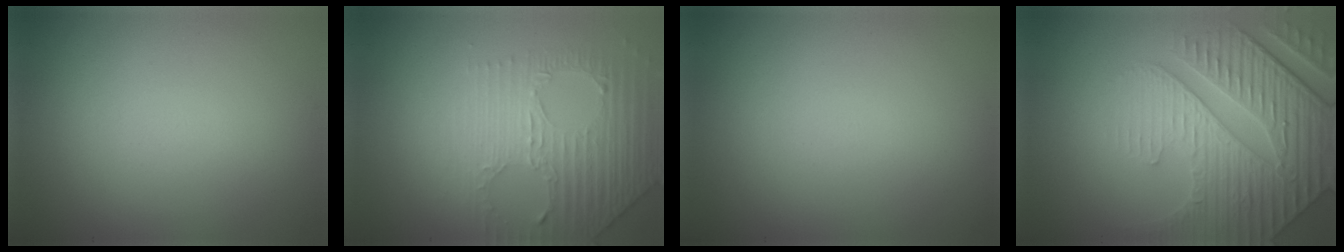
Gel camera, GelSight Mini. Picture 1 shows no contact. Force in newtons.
{"total": 4.4, "press": 3.1, "slide": 3.1}
{"total": 0.0}
{"total": 6.9, "press": 5.6, "slide": 4.0}